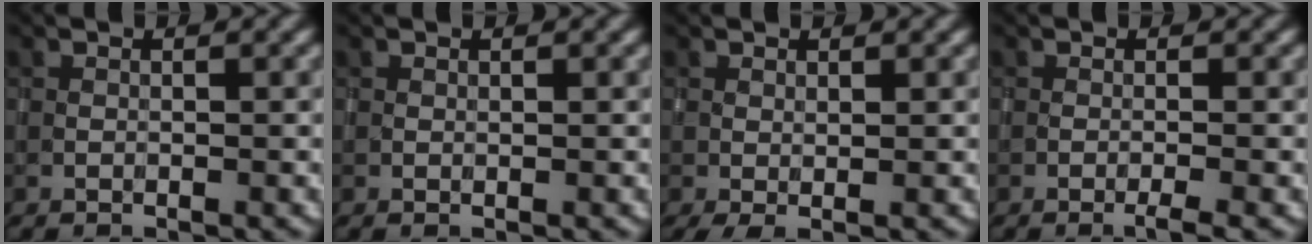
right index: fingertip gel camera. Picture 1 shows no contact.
{"total": 0.0}
{"total": 1.2, "force": [-0.1, 0.3, 1.2], "torque": [-0.032, -0.007, -0.001]}
{"total": 1.5, "force": [-0.8, 0.2, 1.3], "torque": [-0.015, 0.003, -0.017]}